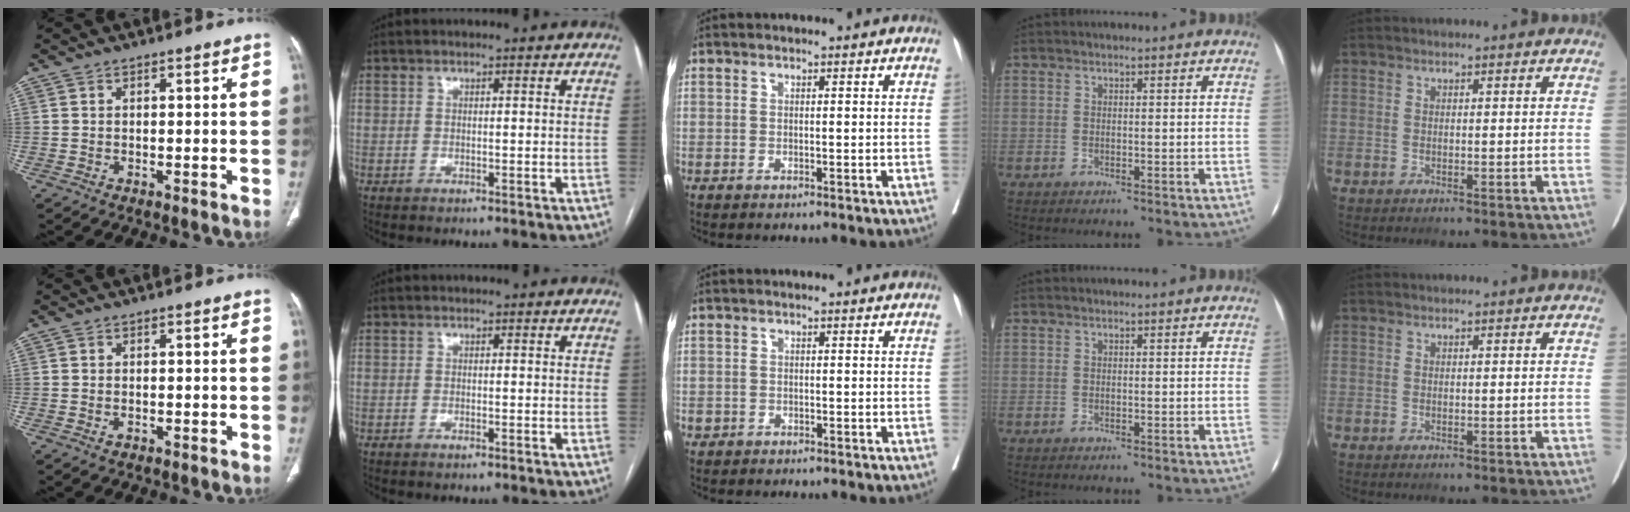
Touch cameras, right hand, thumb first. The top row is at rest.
{"thumb": {"total": 0.8, "force": [-0.2, 0.5, 0.5], "torque": [-0.011, 0.002, -0.002]}, "index": {"total": 0.5, "force": [-0.4, 0.1, 0.3], "torque": [-0.005, 0.000, -0.006]}, "middle": {"total": 0.8, "force": [-0.5, 0.6, 0.1], "torque": [-0.005, 0.003, -0.010]}}